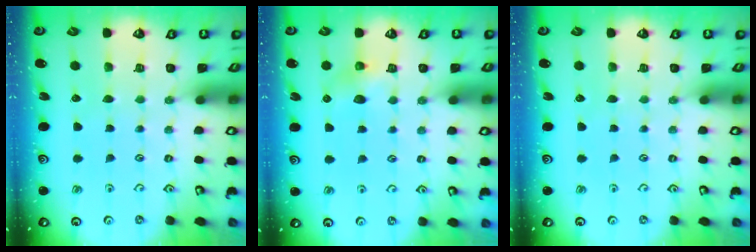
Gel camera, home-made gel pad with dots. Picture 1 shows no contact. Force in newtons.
{"total": 6.3, "press": 6.3, "slide": 0.6}
{"total": 0.0}